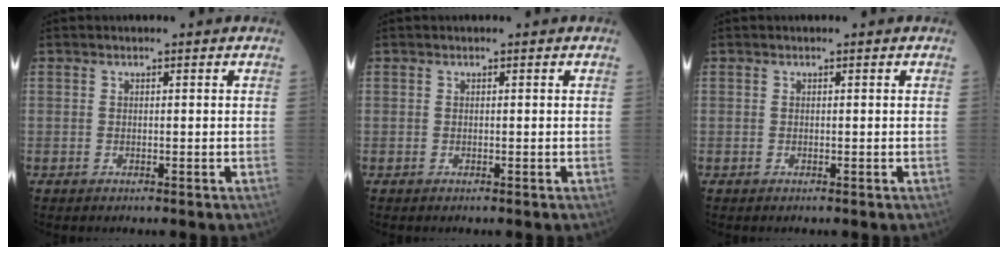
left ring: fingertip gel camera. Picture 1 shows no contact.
{"total": 0.0}
{"total": 0.0}